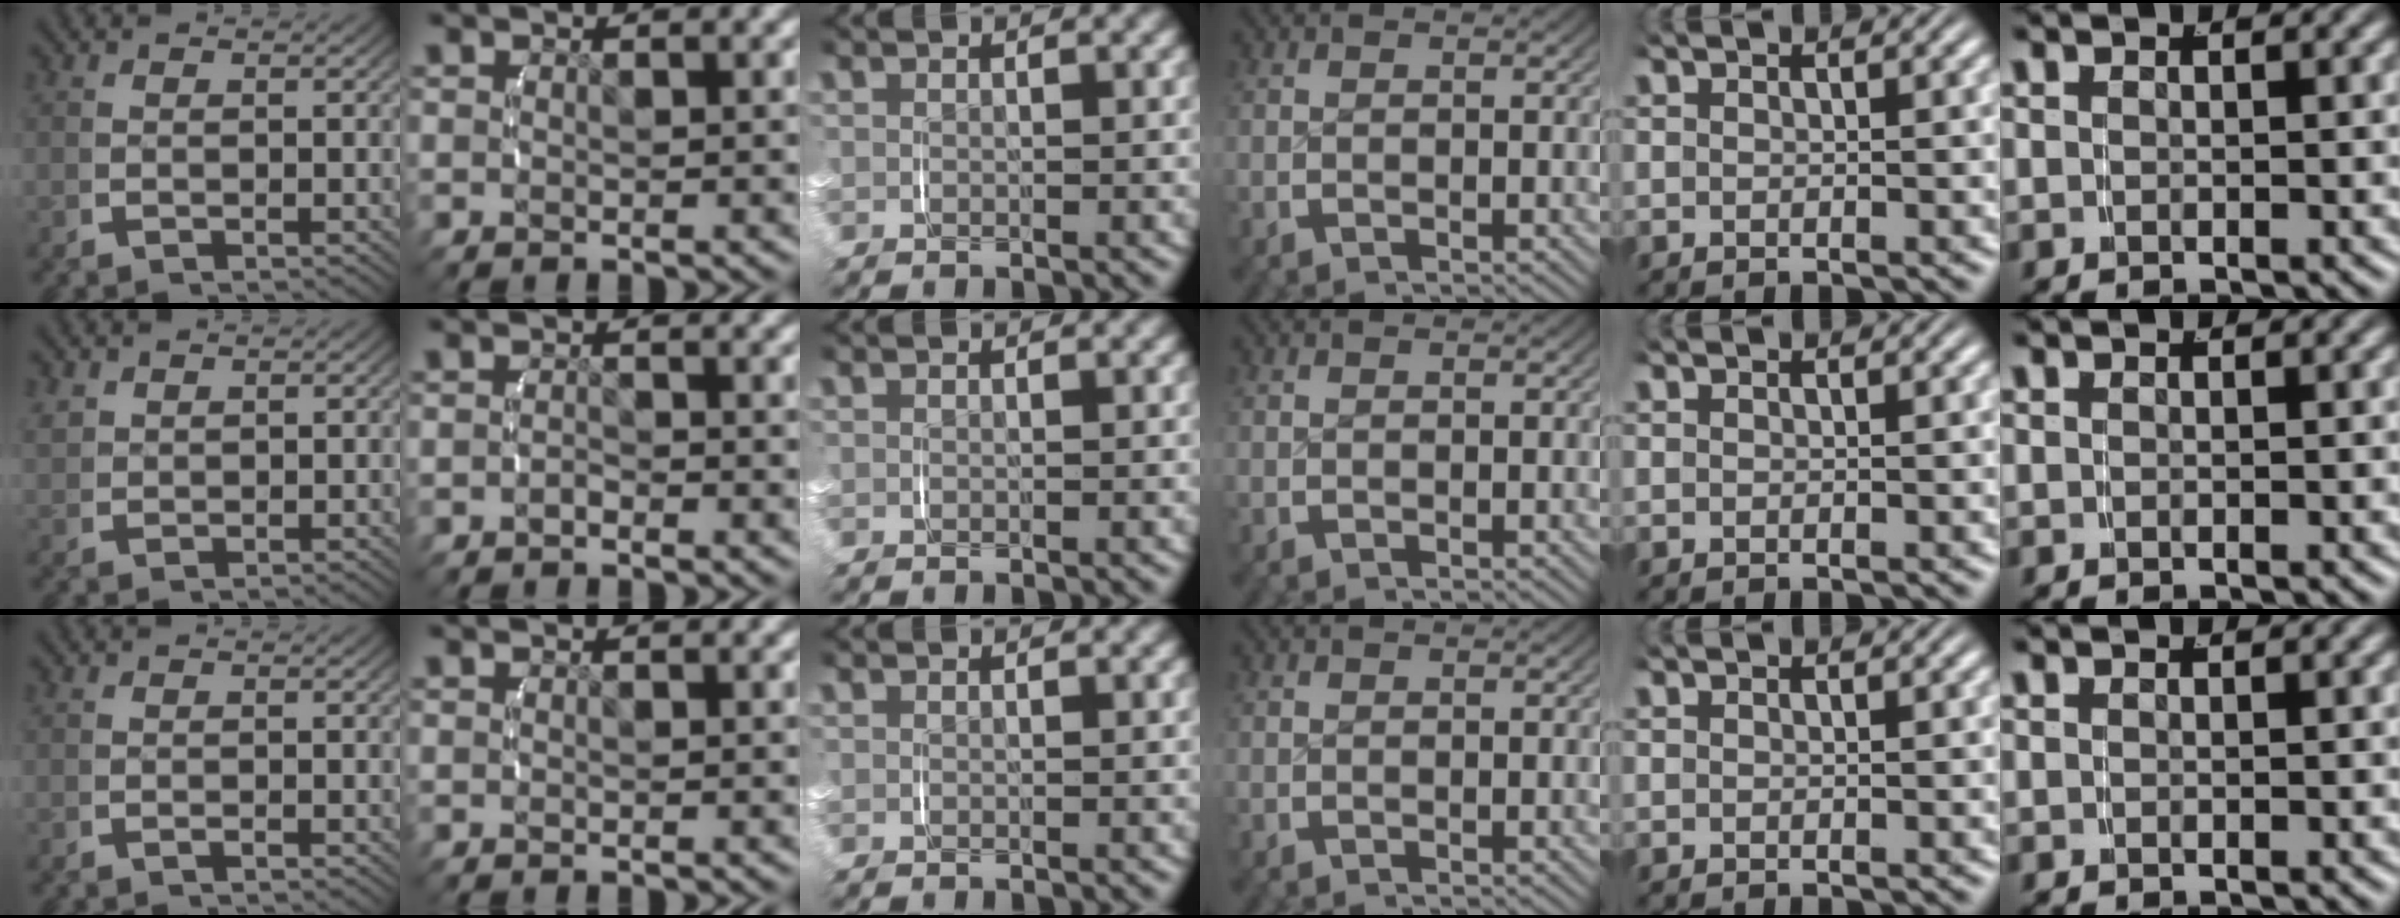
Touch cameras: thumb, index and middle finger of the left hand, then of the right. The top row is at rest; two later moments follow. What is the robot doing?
{"motion": "lift_and_place", "object": "small bumper sticker"}